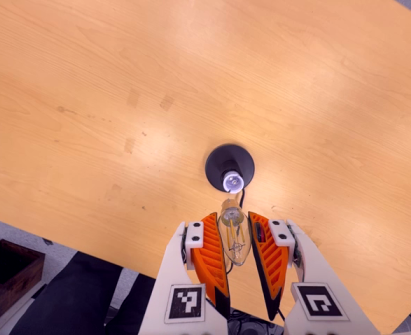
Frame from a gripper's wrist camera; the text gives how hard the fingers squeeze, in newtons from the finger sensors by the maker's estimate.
{"total": 13.9, "left": 15.7, "right": 12.2}